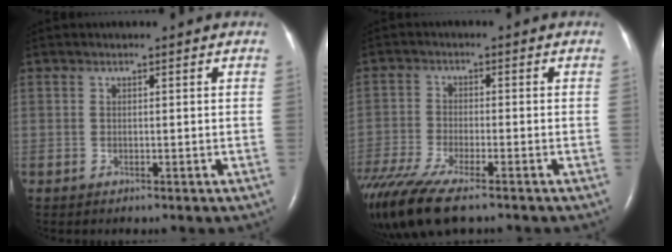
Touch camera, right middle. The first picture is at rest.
{"total": 13.2, "force": [-9.9, 2.8, 8.3], "torque": [-0.175, -0.031, -0.172]}